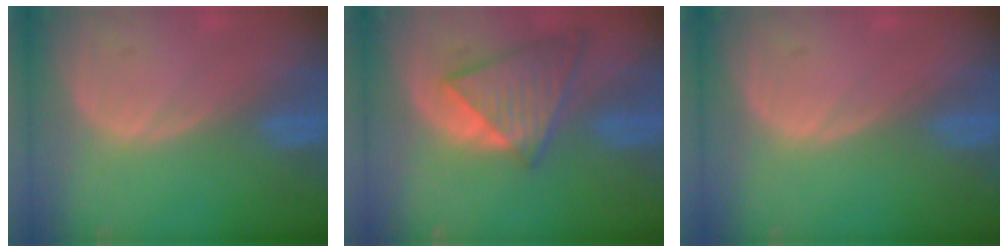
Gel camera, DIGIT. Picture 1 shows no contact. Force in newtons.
{"total": 7.7, "press": 7.1, "slide": 3.0}
{"total": 0.0}